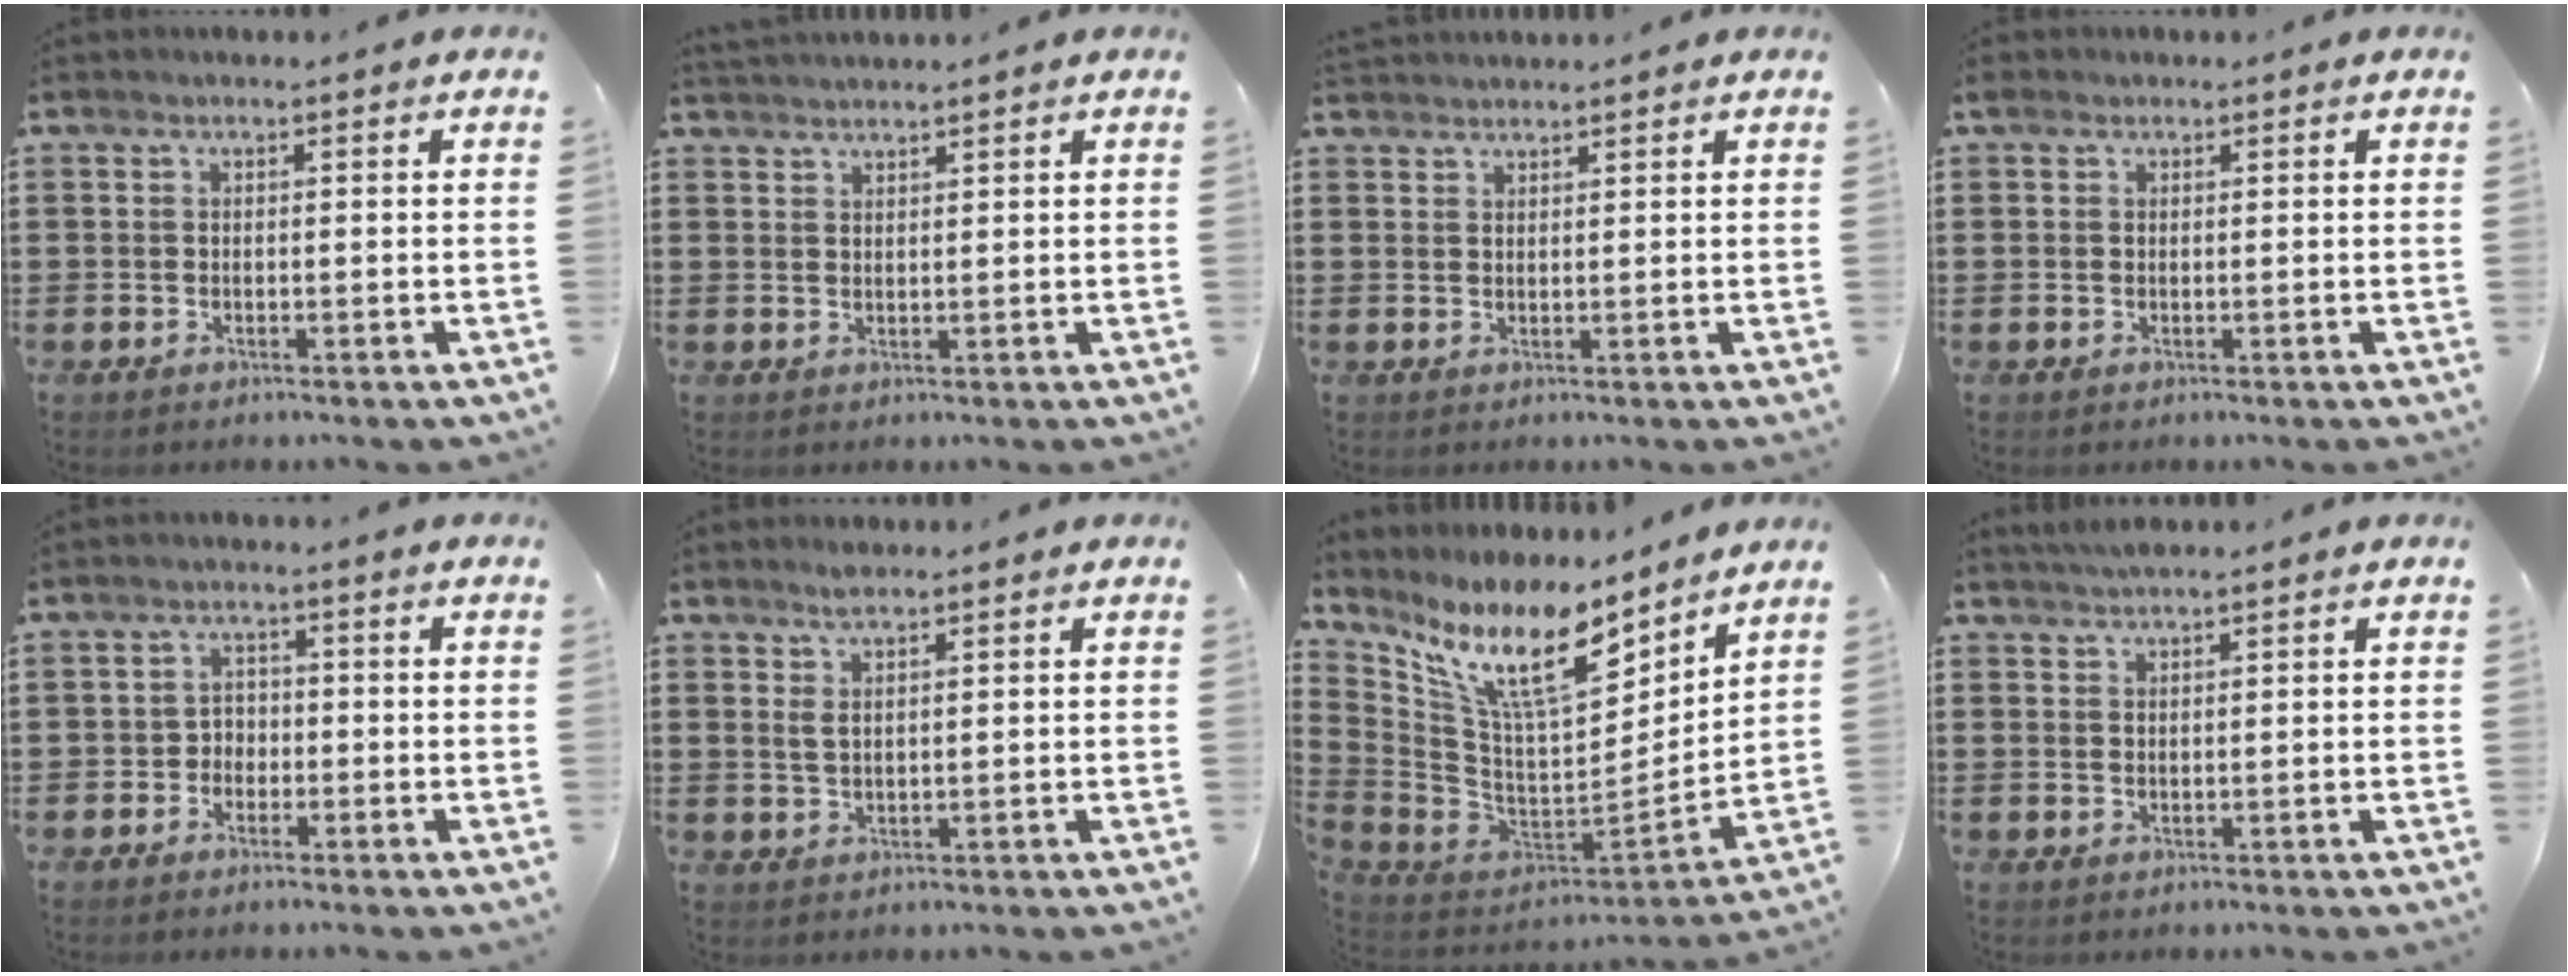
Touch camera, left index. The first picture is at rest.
{"total": 1.6, "force": [1.6, -0.2, 0.2], "torque": [-0.006, 0.001, 0.032]}
{"total": 1.5, "force": [1.5, 0.0, 0.0], "torque": [-0.003, 0.001, 0.030]}
{"total": 0.8, "force": [0.2, 0.6, 0.5], "torque": [-0.011, 0.006, 0.003]}
{"total": 2.3, "force": [-1.2, 1.9, 0.6], "torque": [-0.020, 0.006, -0.028]}
{"total": 2.9, "force": [1.8, 0.9, 2.1], "torque": [-0.045, 0.005, 0.032]}
{"total": 13.9, "force": [8.9, 3.3, 10.1], "torque": [-0.235, -0.056, 0.151]}
{"total": 1.7, "force": [1.5, -0.1, 0.8], "torque": [-0.016, 0.000, 0.029]}